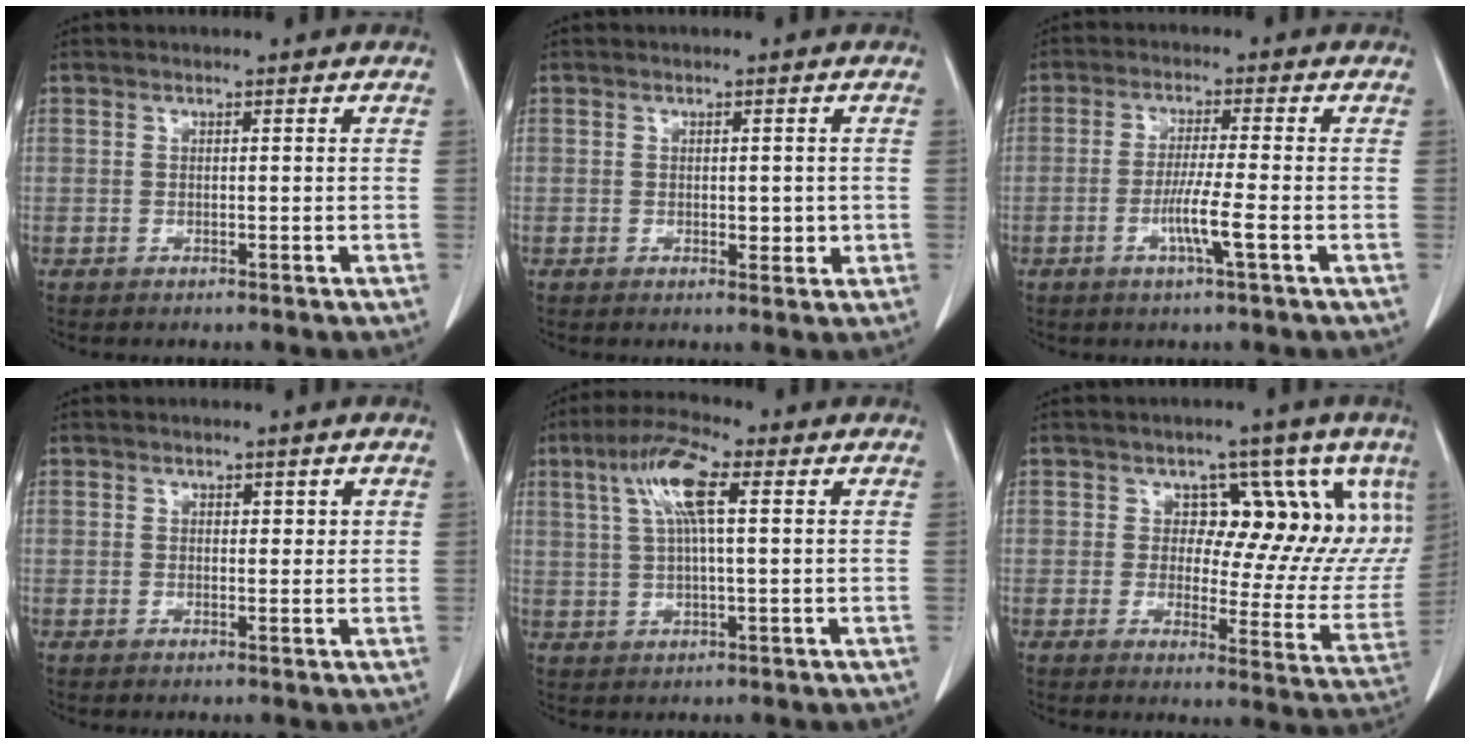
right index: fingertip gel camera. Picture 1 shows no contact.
{"total": 2.3, "force": [-0.2, 1.3, 1.9], "torque": [-0.022, -0.002, 0.002]}
{"total": 5.4, "force": [-1.9, -0.6, 5.0], "torque": [-0.092, -0.010, -0.038]}
{"total": 1.7, "force": [0.9, 1.0, 1.0], "torque": [-0.007, 0.000, 0.012]}
{"total": 8.5, "force": [3.0, 1.4, 7.8], "torque": [-0.159, 0.018, 0.056]}
{"total": 13.4, "force": [5.7, 7.7, 9.3], "torque": [-0.088, 0.006, 0.068]}